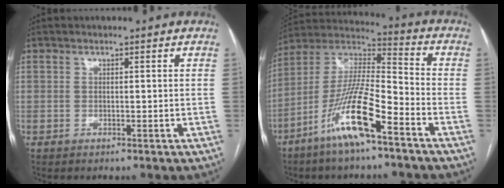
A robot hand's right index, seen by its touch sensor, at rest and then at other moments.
{"total": 14.5, "force": [-7.9, 1.9, 12.0], "torque": [-0.241, -0.008, -0.149]}